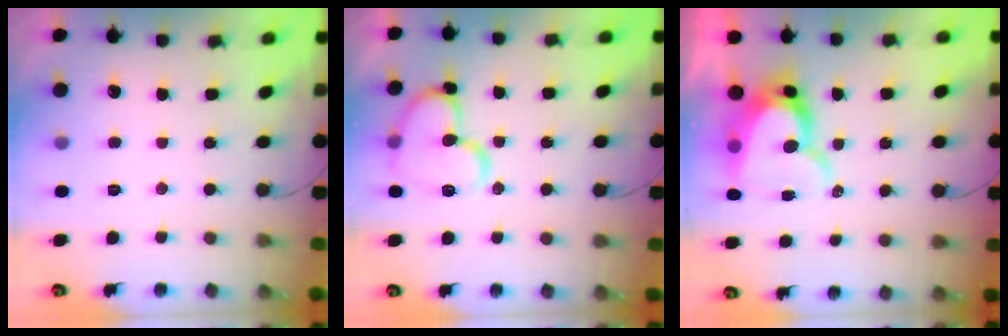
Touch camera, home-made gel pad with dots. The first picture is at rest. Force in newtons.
{"total": 14.1, "press": 13.9, "slide": 2.5}
{"total": 13.5, "press": 13.4, "slide": 1.4}